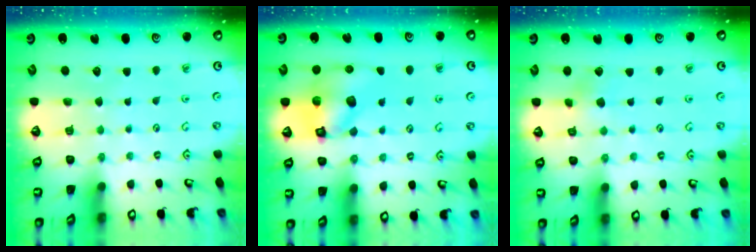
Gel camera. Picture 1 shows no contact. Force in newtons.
{"total": 11.2, "press": 11.0, "slide": 1.9}
{"total": 2.9, "press": 2.9, "slide": 0.2}